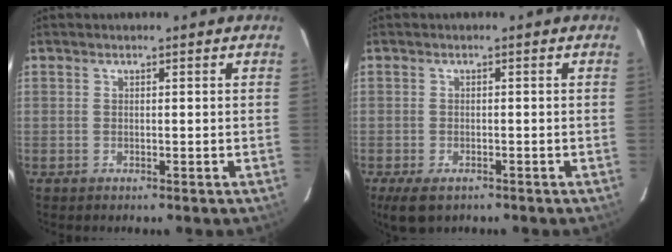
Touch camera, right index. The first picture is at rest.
{"total": 4.5, "force": [-3.0, 2.2, 2.4], "torque": [-0.049, -0.009, -0.043]}